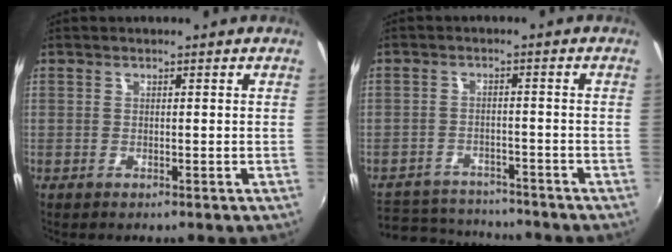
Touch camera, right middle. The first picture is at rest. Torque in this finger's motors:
{"motor_torque": [0.05, -0.51, -0.42, -0.05]}